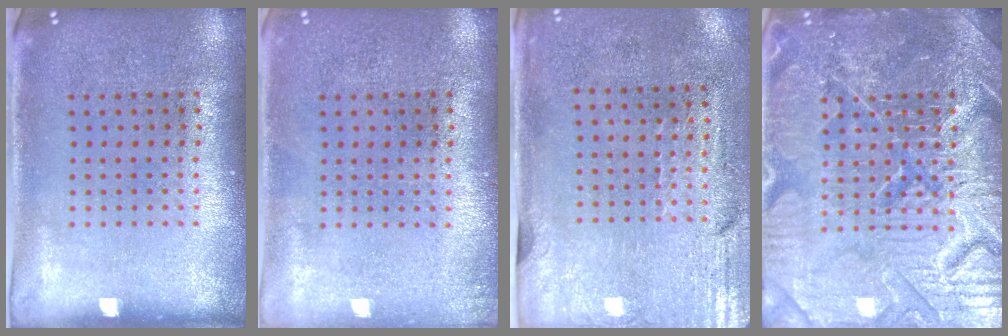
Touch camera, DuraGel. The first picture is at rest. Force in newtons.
{"total": 0.5, "press": 0.5, "slide": 0.1}
{"total": 3.0, "press": 2.5, "slide": 1.6}
{"total": 7.6, "press": 7.5, "slide": 0.9}